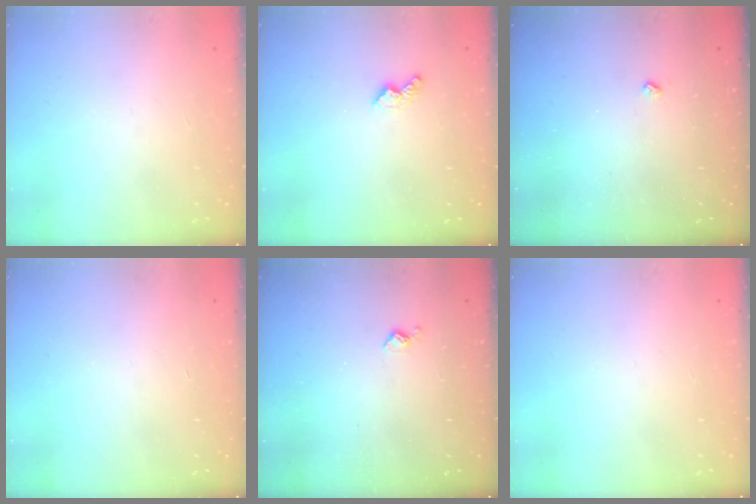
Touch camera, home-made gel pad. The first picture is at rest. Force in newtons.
{"total": 4.5, "press": 4.4, "slide": 0.8}
{"total": 2.6, "press": 2.5, "slide": 0.5}
{"total": 0.9, "press": 0.9, "slide": 0.2}
{"total": 3.2, "press": 3.2, "slide": 0.5}
{"total": 0.0}